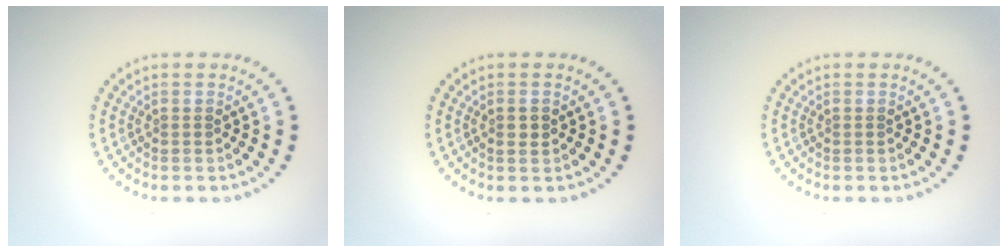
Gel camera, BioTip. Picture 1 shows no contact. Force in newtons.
{"total": 1.0, "press": 1.0, "slide": 0.2}
{"total": 0.0}